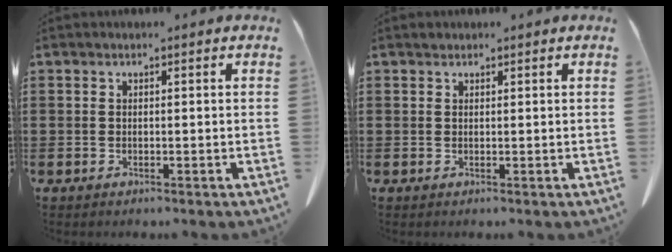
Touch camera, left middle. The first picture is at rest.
{"total": 0.5, "force": [0.4, 0.3, 0.0], "torque": [0.008, -0.001, 0.007]}